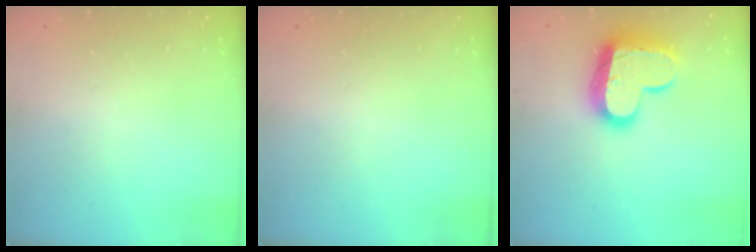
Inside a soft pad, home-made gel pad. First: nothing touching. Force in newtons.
{"total": 0.0}
{"total": 18.5, "press": 18.5, "slide": 1.4}